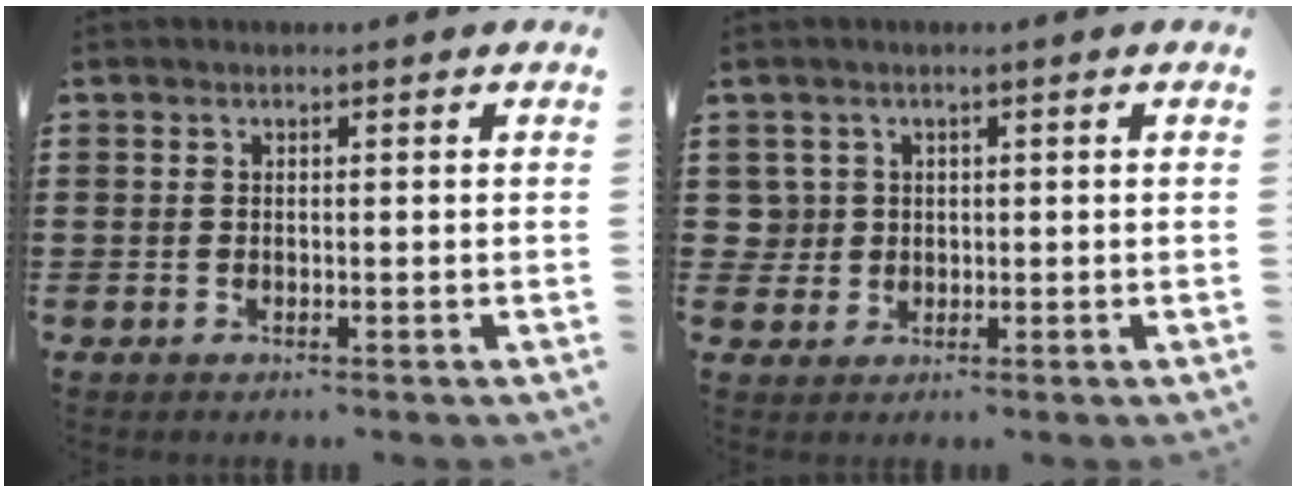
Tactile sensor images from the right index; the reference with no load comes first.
{"total": 2.6, "force": [0.3, 2.5, 0.2], "torque": [-0.026, 0.007, 0.000]}